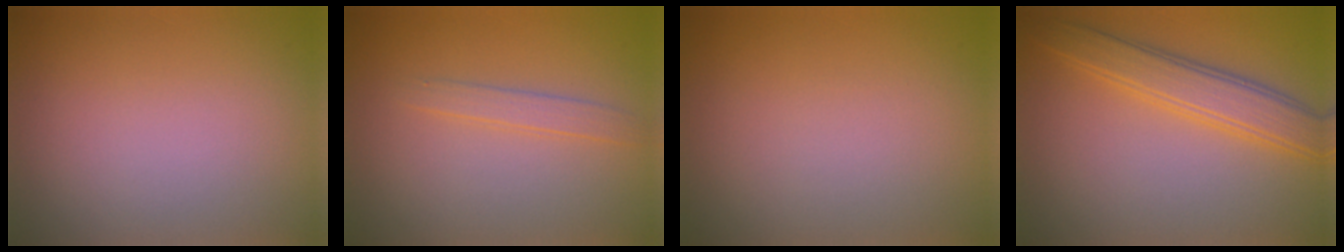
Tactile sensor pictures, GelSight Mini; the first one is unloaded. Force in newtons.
{"total": 1.5, "press": 1.5, "slide": 0.0}
{"total": 0.0}
{"total": 4.2, "press": 4.2, "slide": 0.2}